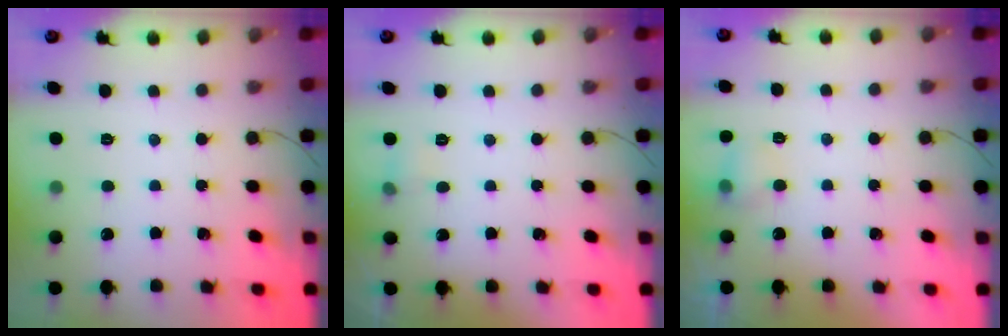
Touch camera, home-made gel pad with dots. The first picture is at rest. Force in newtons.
{"total": 4.1, "press": 3.9, "slide": 1.2}
{"total": 5.2, "press": 4.9, "slide": 1.6}